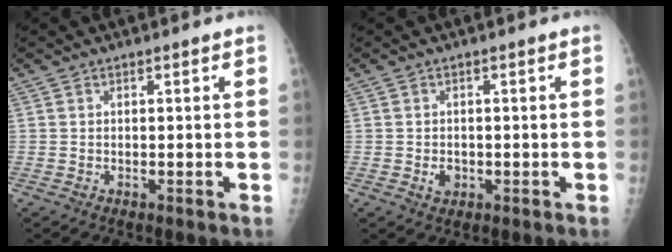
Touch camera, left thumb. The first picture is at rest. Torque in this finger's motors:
{"motor_torque": [0.11, 1.01, 0.48, 0.28, 0.03]}